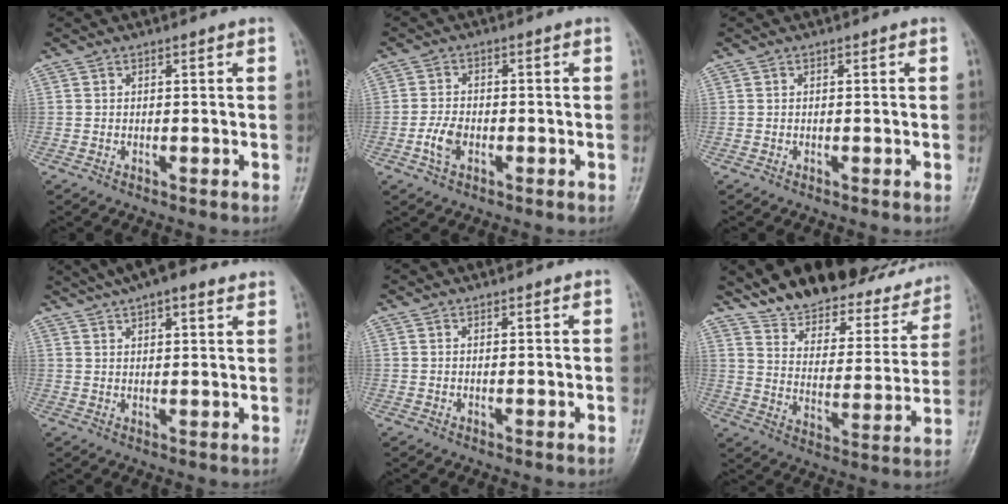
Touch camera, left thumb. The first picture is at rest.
{"total": 3.8, "force": [-1.4, 2.3, 2.7], "torque": [-0.055, 0.009, -0.027]}
{"total": 0.0}
{"total": 12.2, "force": [8.9, 3.9, 7.4], "torque": [-0.099, 0.008, 0.134]}
{"total": 1.3, "force": [1.1, 0.3, 0.6], "torque": [-0.005, -0.002, 0.015]}
{"total": 23.6, "force": [19.9, 8.8, 9.1], "torque": [-0.098, -0.091, 0.281]}